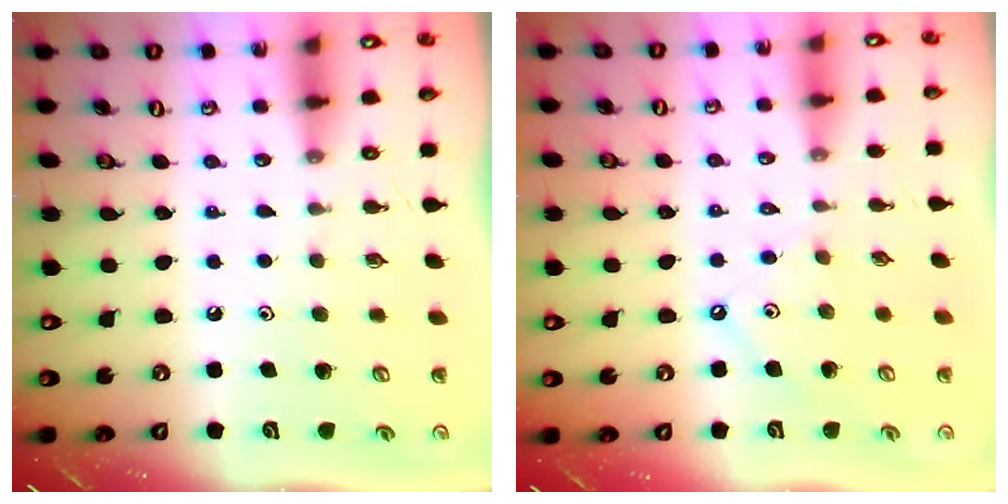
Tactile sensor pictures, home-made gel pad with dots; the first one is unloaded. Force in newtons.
{"total": 2.5, "press": 2.5, "slide": 0.4}